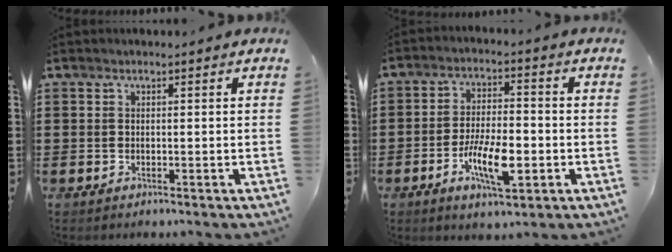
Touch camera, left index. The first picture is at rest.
{"total": 8.9, "force": [-2.9, 3.2, 7.8], "torque": [-0.152, -0.004, -0.050]}